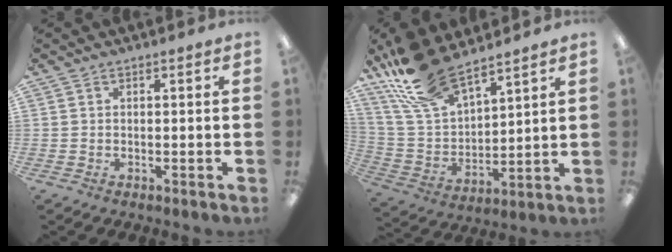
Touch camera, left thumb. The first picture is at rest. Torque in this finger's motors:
{"motor_torque": [0.40, 0.05, 0.99, -1.77, 0.40]}